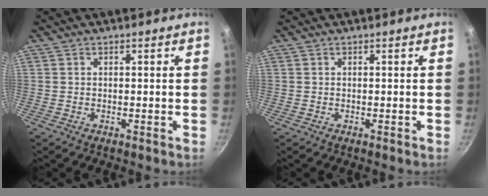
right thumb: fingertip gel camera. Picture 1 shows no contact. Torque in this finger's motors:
{"motor_torque": [-0.01, 0.01, -0.01, 0.01, 0.00]}